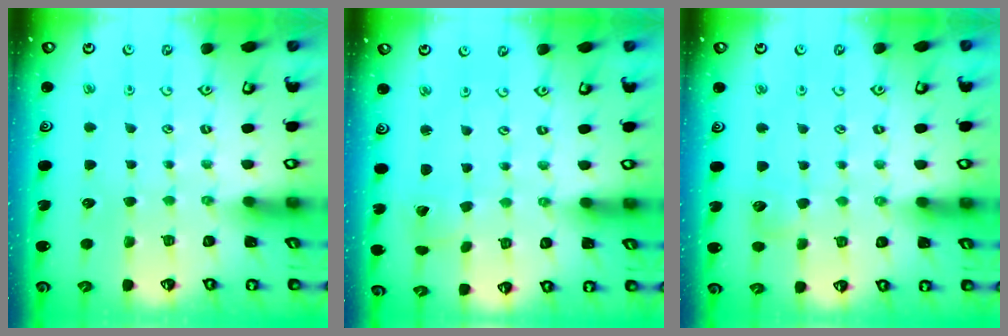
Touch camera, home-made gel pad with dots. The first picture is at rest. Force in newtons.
{"total": 1.7, "press": 1.7, "slide": 0.1}
{"total": 5.0, "press": 5.0, "slide": 0.5}